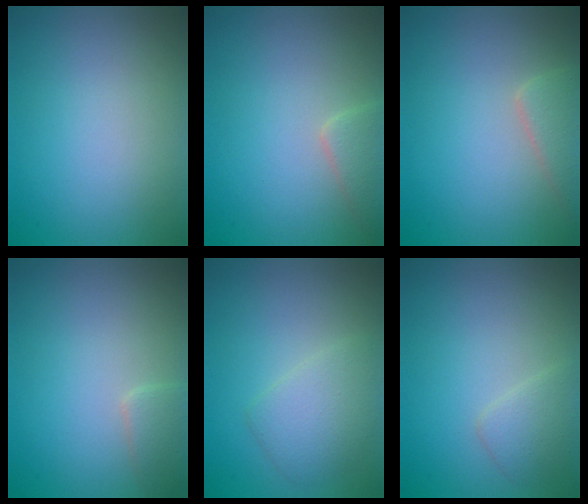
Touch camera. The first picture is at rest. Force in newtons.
{"total": 2.3, "press": 2.3, "slide": 0.1}
{"total": 2.6, "press": 2.6, "slide": 0.3}
{"total": 1.7, "press": 1.7, "slide": 0.1}
{"total": 2.9, "press": 2.9, "slide": 0.2}
{"total": 2.0, "press": 2.0, "slide": 0.0}